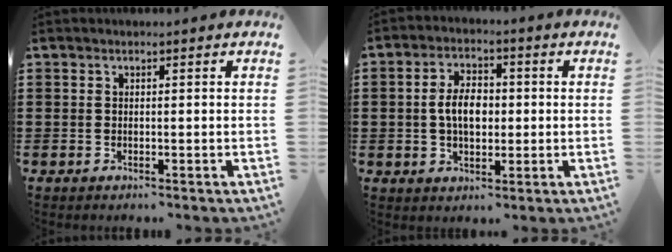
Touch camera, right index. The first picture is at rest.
{"total": 5.9, "force": [-0.1, 3.5, 4.8], "torque": [-0.100, 0.003, -0.009]}